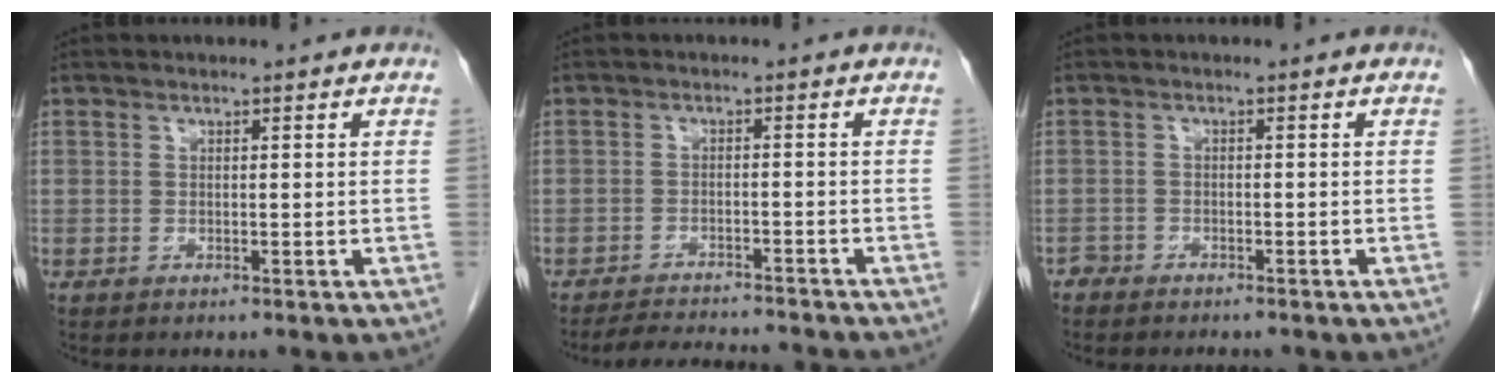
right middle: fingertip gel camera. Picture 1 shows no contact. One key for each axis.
{"total": 9.1, "fx": -8.7, "fy": 0.6, "fz": 2.4, "tx": -0.035, "ty": -0.004, "tz": -0.123}
{"total": 3.3, "fx": -3.0, "fy": 1.2, "fz": 0.7, "tx": -0.008, "ty": -0.002, "tz": -0.043}